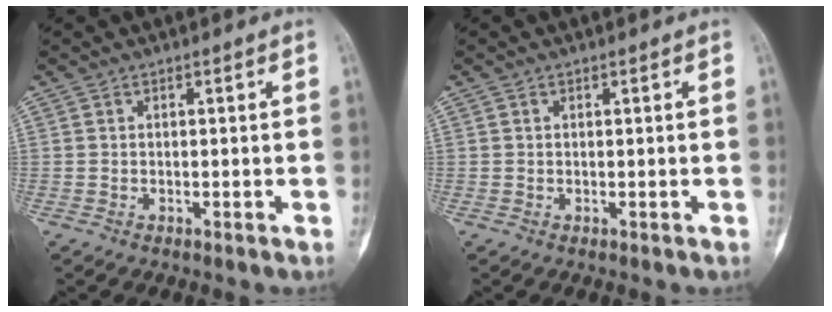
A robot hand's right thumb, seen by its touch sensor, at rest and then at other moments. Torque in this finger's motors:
{"motor_torque": [-0.35, 0.04, -0.04, 0.21, -0.01]}